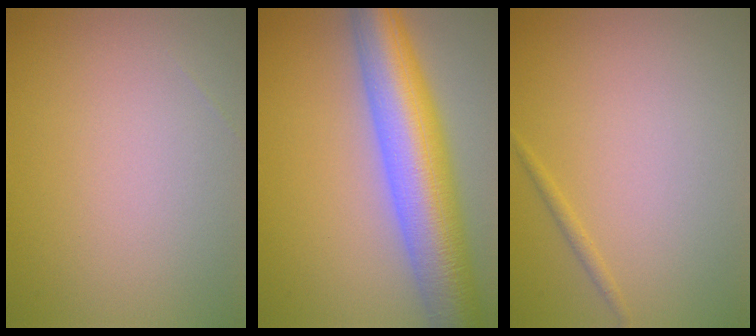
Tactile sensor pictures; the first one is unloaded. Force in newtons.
{"total": 10.9, "press": 10.9, "slide": 0.4}
{"total": 0.6, "press": 0.6, "slide": 0.1}